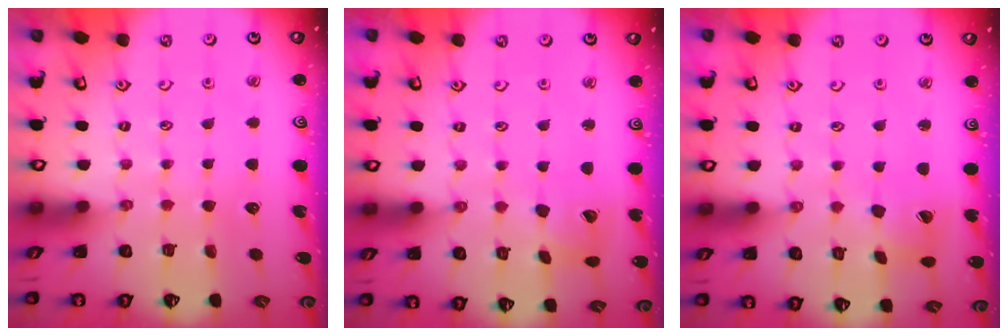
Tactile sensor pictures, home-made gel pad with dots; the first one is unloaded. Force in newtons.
{"total": 9.2, "press": 9.1, "slide": 1.2}
{"total": 8.7, "press": 8.6, "slide": 0.9}